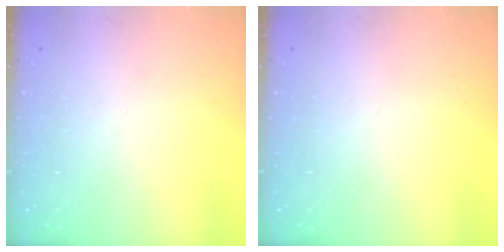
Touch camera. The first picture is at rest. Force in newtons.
{"total": 0.0}